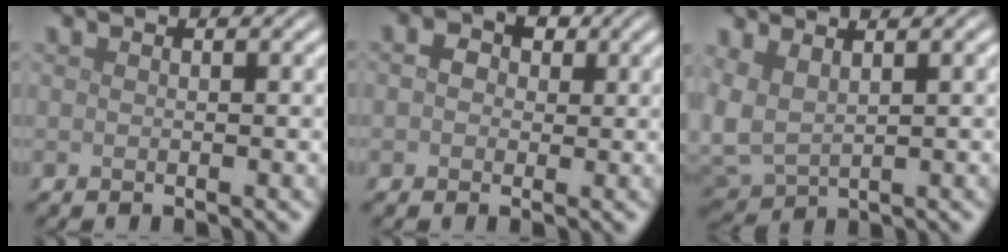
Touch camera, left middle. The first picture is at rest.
{"total": 2.3, "force": [0.4, 1.9, 1.2], "torque": [-0.017, 0.003, -0.004]}
{"total": 3.6, "force": [1.7, 1.6, 2.7], "torque": [-0.078, 0.002, 0.037]}